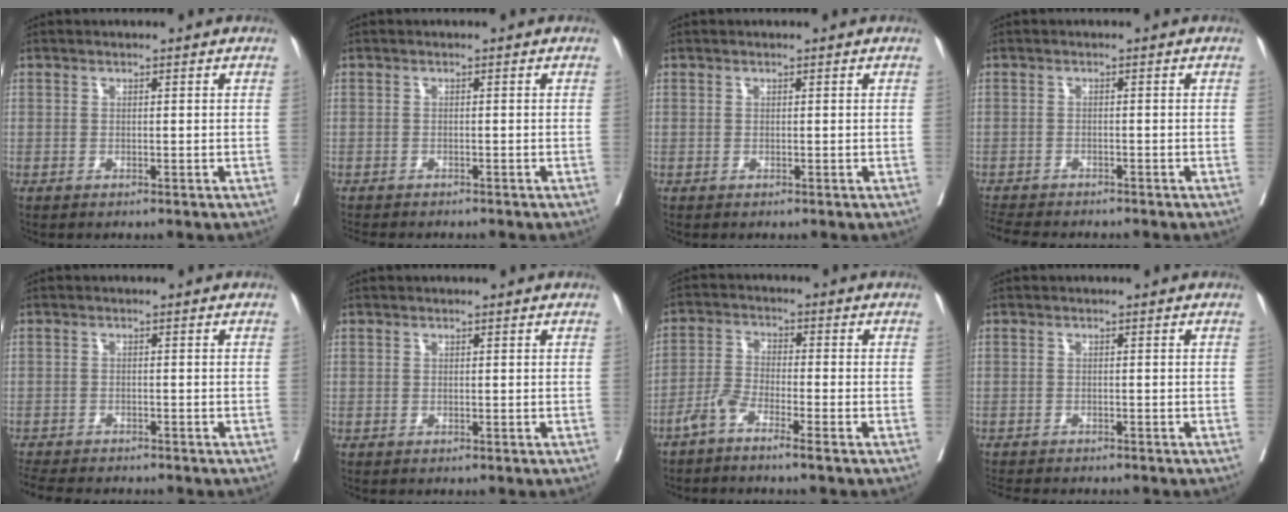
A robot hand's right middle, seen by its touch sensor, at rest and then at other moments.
{"total": 5.8, "force": [-5.1, 1.3, 2.3], "torque": [-0.033, -0.009, -0.072]}
{"total": 0.0}
{"total": 7.3, "force": [-6.7, 1.4, 2.7], "torque": [-0.043, -0.010, -0.103]}
{"total": 8.3, "force": [-7.4, 1.8, 3.1], "torque": [-0.053, -0.011, -0.111]}
{"total": 0.0}
{"total": 4.3, "force": [-3.3, 0.1, 2.7], "torque": [-0.066, 0.001, -0.073]}
{"total": 6.7, "force": [-6.0, 1.5, 2.6], "torque": [-0.039, -0.007, -0.085]}